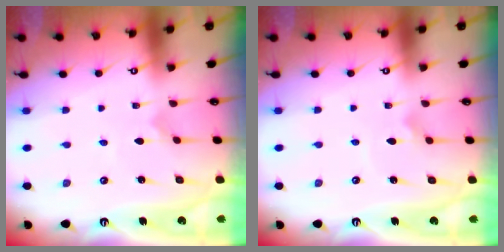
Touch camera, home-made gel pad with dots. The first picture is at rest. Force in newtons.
{"total": 2.1, "press": 2.1, "slide": 0.1}